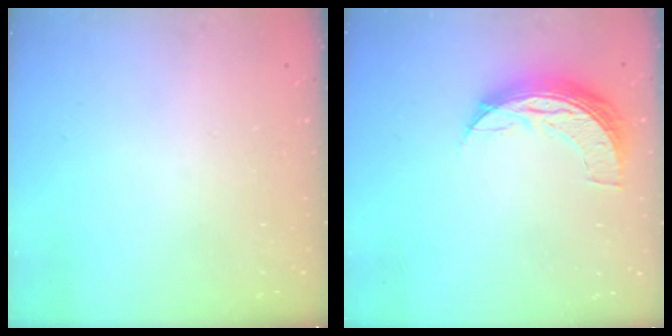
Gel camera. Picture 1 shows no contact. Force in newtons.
{"total": 9.9, "press": 9.8, "slide": 0.6}